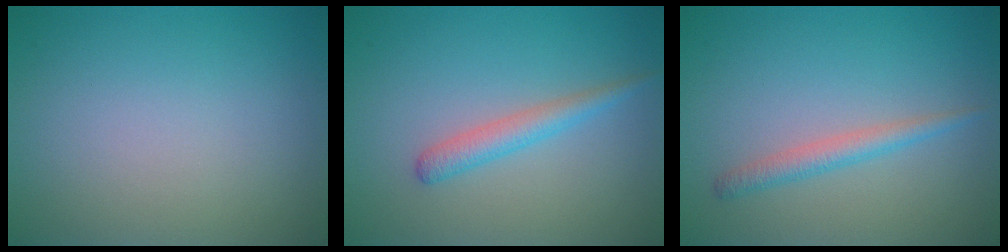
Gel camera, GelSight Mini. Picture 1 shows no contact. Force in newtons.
{"total": 2.1, "press": 2.1, "slide": 0.0}
{"total": 1.9, "press": 1.9, "slide": 0.1}